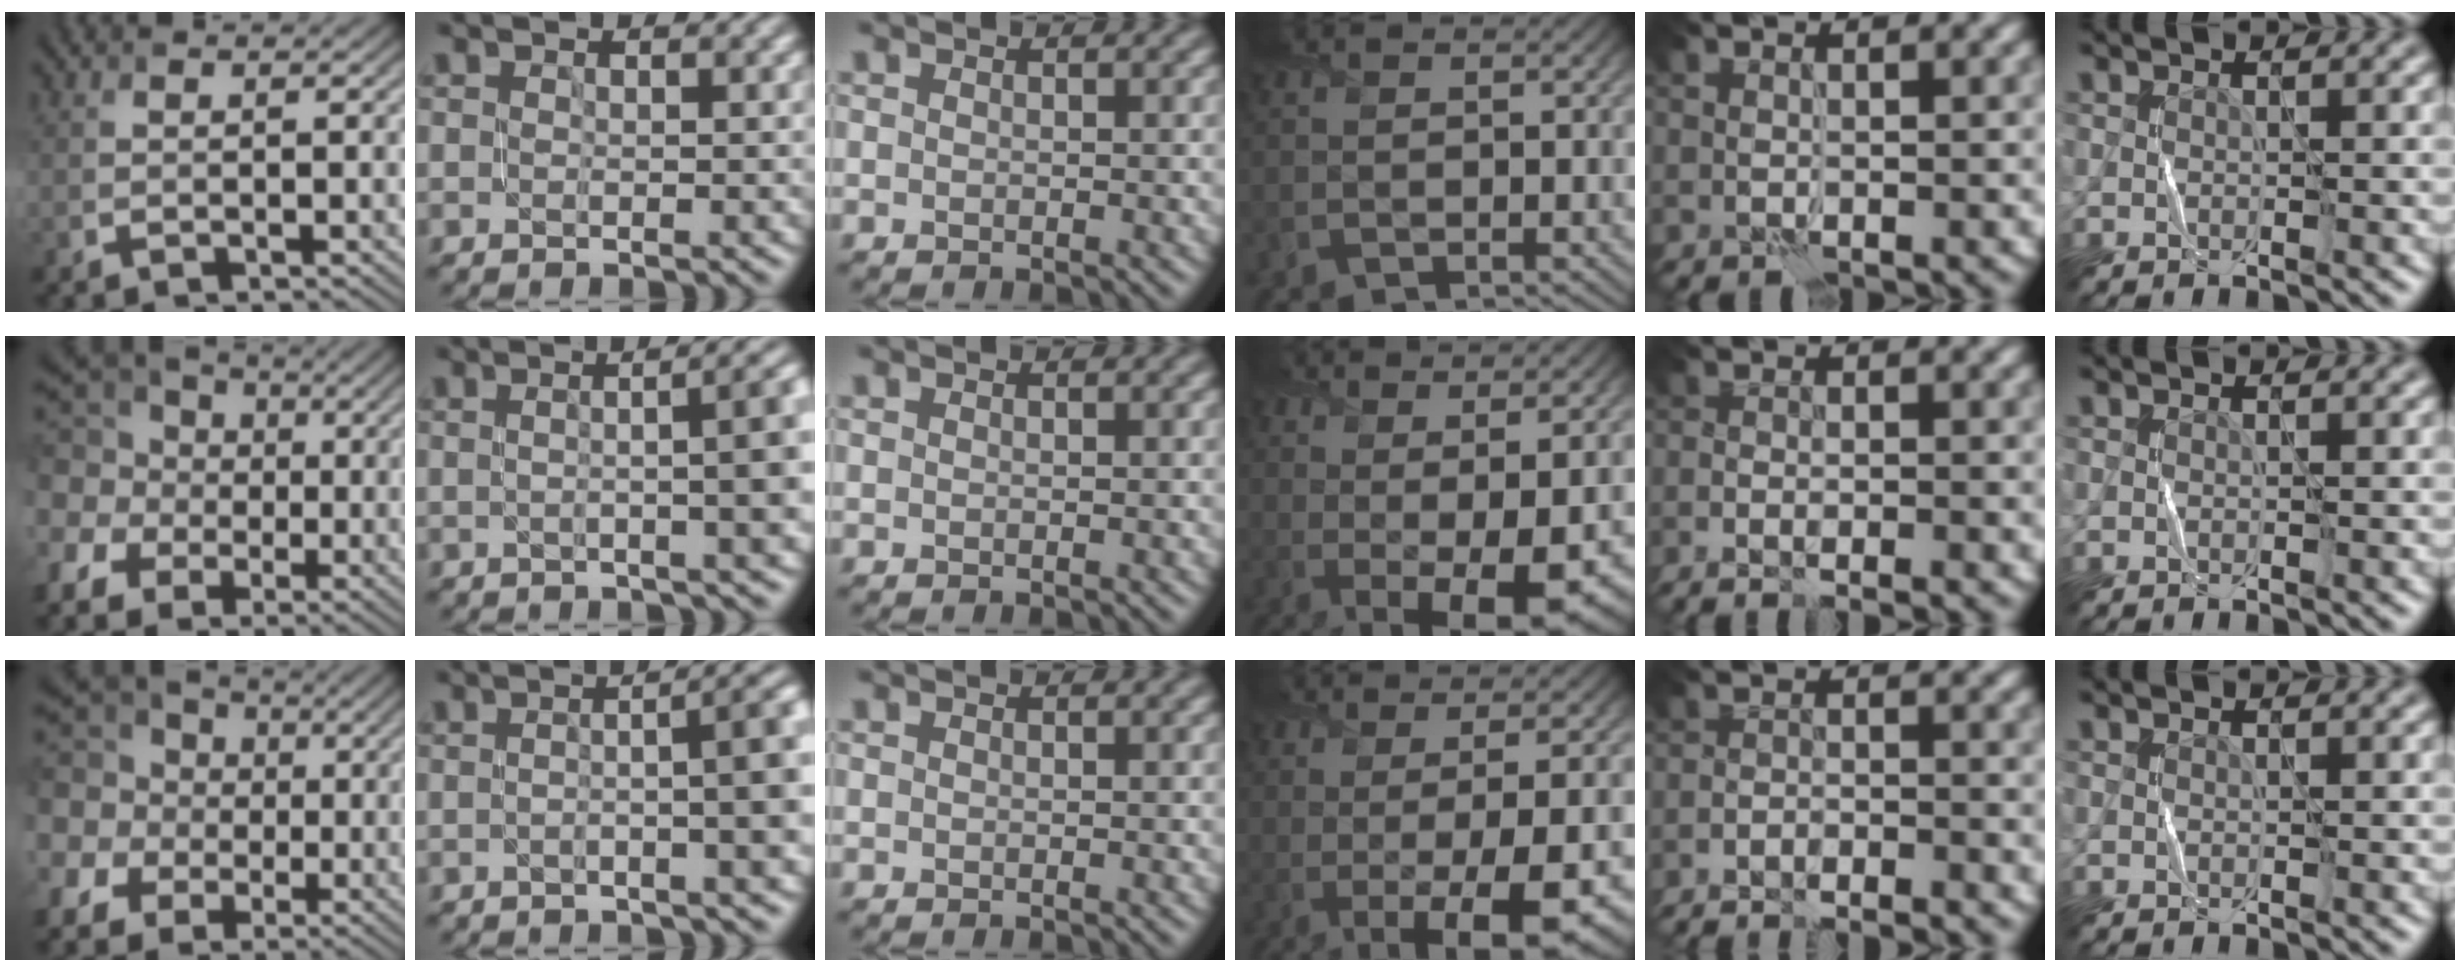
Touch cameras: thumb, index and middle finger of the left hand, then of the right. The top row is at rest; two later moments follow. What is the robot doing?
{"motion": "fold", "object": "shorts"}